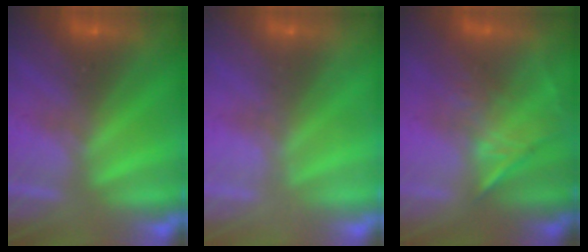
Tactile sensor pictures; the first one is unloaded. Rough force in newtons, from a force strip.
{"total": 2.0}
{"total": 1.2}